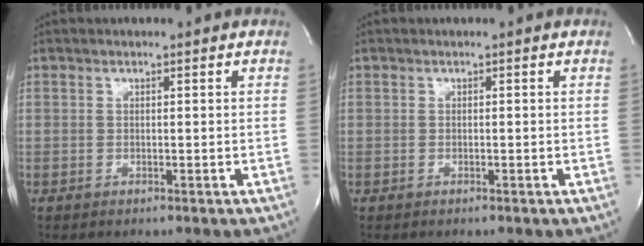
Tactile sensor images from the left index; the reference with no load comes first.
{"total": 0.0}